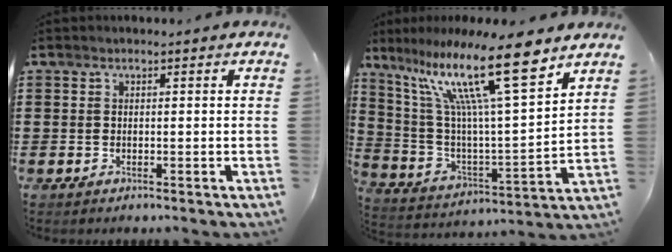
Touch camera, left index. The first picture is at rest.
{"total": 16.9, "force": [10.7, 2.1, 12.8], "torque": [-0.271, -0.051, 0.170]}